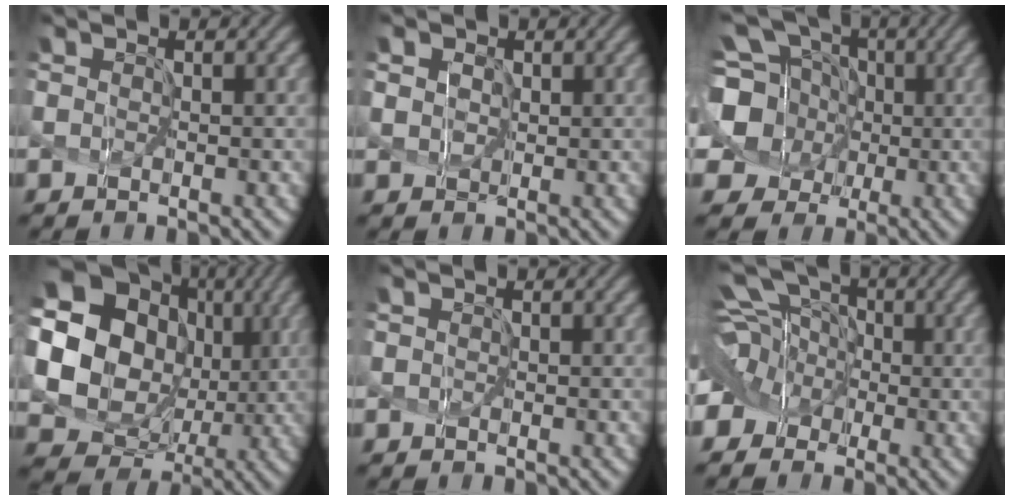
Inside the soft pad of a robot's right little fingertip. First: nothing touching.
{"total": 3.9, "force": [1.8, 2.9, 1.8], "torque": [-0.025, 0.032, 0.003]}
{"total": 8.7, "force": [1.0, 7.7, 4.0], "torque": [-0.098, 0.008, -0.017]}
{"total": 16.1, "force": [2.7, 13.9, 7.7], "torque": [-0.173, 0.005, 0.043]}
{"total": 0.0}
{"total": 9.2, "force": [1.0, 7.3, 5.6], "torque": [-0.111, 0.016, -0.028]}